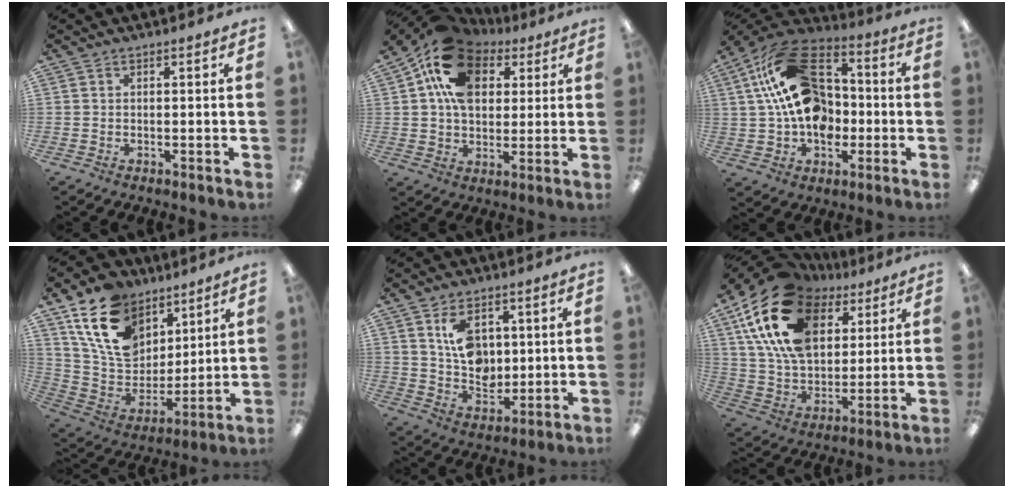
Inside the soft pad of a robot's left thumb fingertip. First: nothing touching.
{"total": 15.8, "force": [6.8, 11.3, 8.7], "torque": [-0.154, -0.013, 0.130]}
{"total": 23.1, "force": [4.1, 16.2, 15.9], "torque": [-0.287, 0.004, 0.079]}
{"total": 18.9, "force": [10.3, 13.0, 9.0], "torque": [-0.168, -0.040, 0.199]}
{"total": 9.8, "force": [3.6, 7.1, 5.7], "torque": [-0.086, 0.002, 0.068]}
{"total": 23.0, "force": [11.0, 14.5, 14.0], "torque": [-0.292, -0.036, 0.196]}